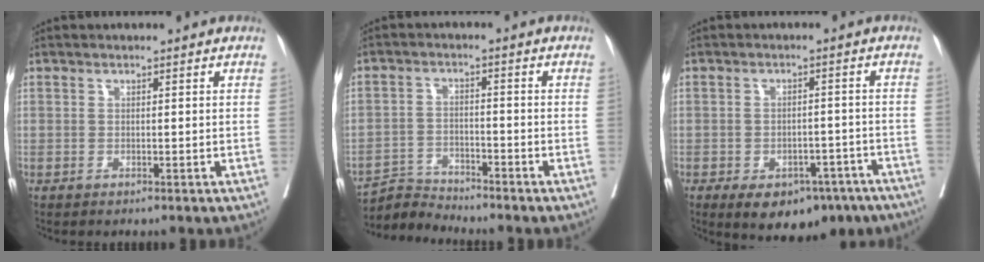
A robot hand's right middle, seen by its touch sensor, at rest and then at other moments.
{"total": 4.4, "force": [-4.2, -0.5, -1.4], "torque": [0.027, -0.005, -0.077]}
{"total": 11.8, "force": [-7.5, 6.7, 6.1], "torque": [-0.082, 0.014, -0.099]}